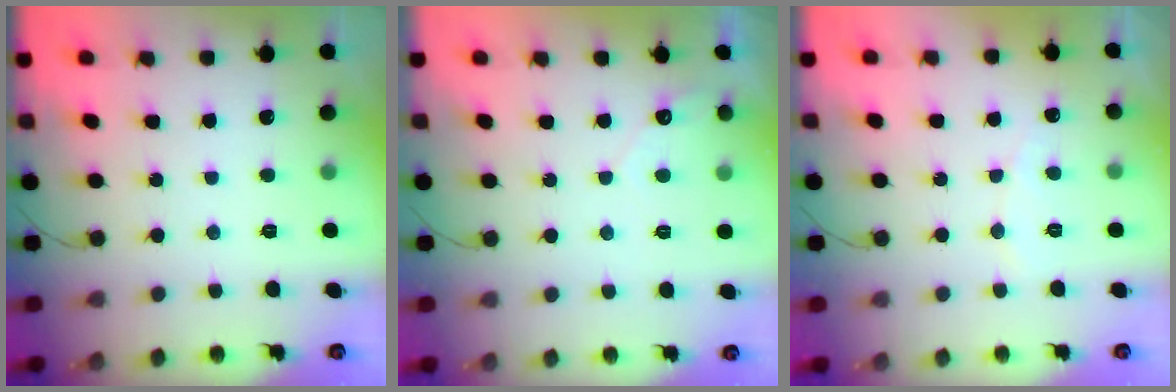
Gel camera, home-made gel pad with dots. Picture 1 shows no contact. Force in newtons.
{"total": 3.0, "press": 3.0, "slide": 0.1}
{"total": 4.0, "press": 4.0, "slide": 0.3}